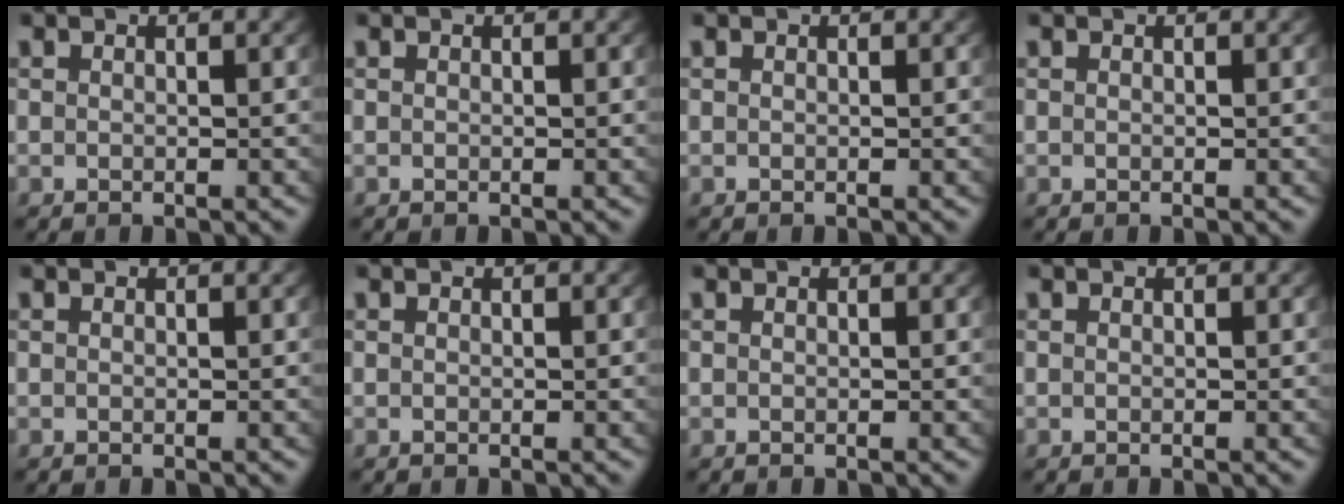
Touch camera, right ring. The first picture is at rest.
{"total": 0.0}
{"total": 0.0}
{"total": 0.0}
{"total": 0.0}
{"total": 0.0}
{"total": 0.0}
{"total": 0.0}